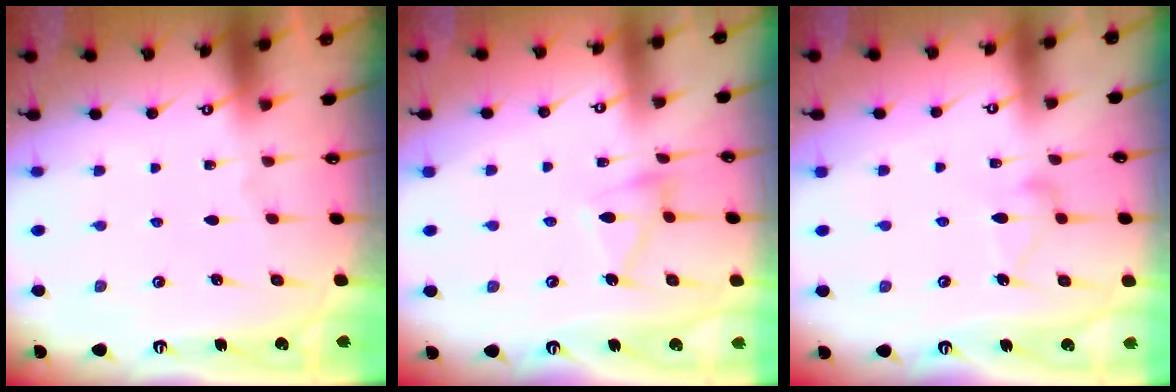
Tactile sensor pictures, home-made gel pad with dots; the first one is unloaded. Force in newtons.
{"total": 8.5, "press": 8.4, "slide": 0.6}
{"total": 9.3, "press": 9.3, "slide": 0.8}